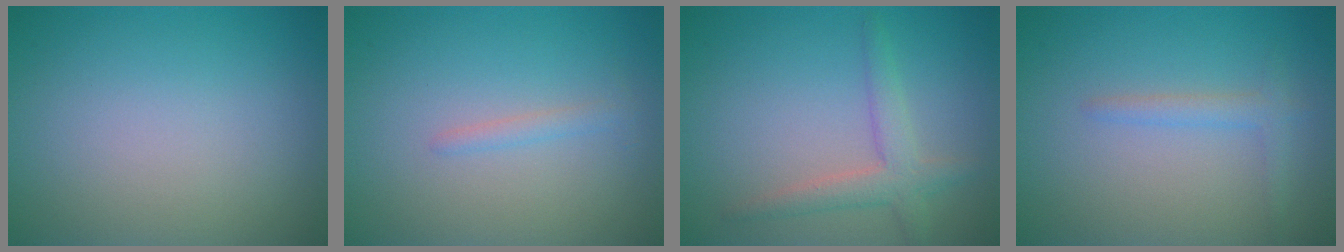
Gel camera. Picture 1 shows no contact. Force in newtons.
{"total": 1.0, "press": 1.0, "slide": 0.0}
{"total": 2.8, "press": 2.8, "slide": 0.2}
{"total": 1.4, "press": 1.4, "slide": 0.2}